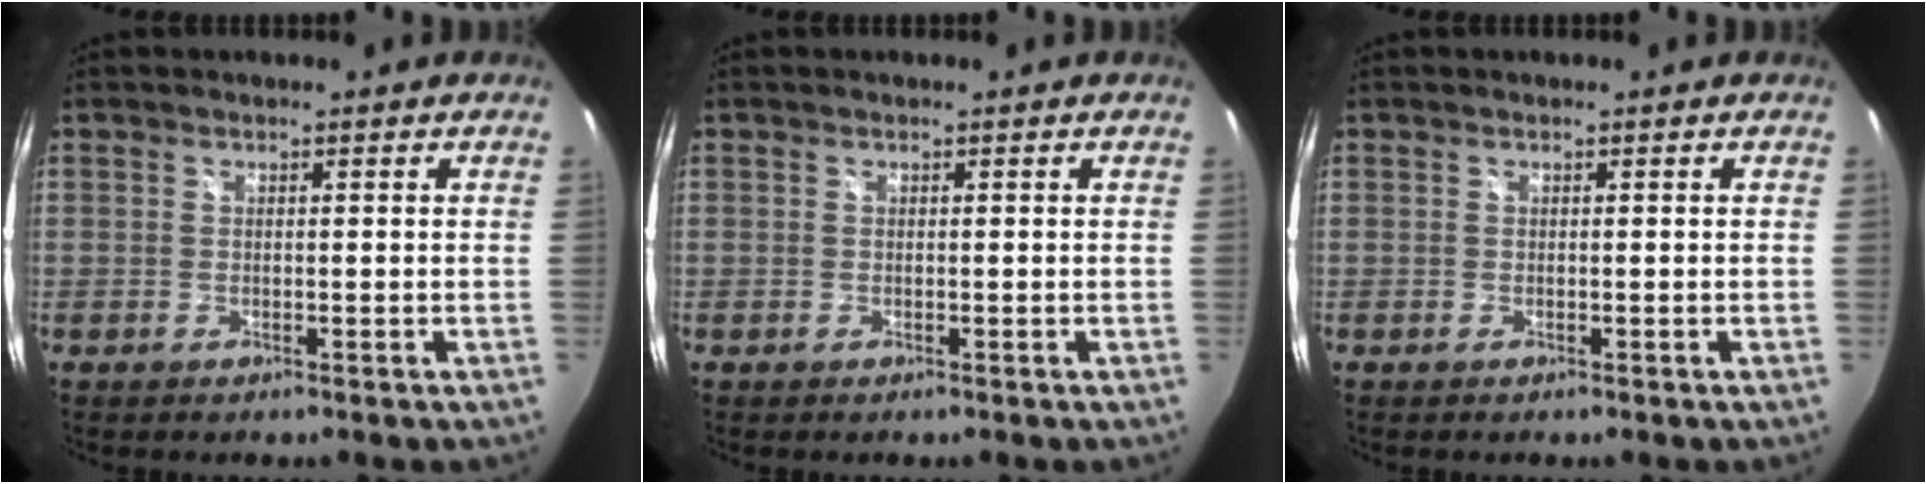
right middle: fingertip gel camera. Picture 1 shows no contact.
{"total": 0.0}
{"total": 0.0}